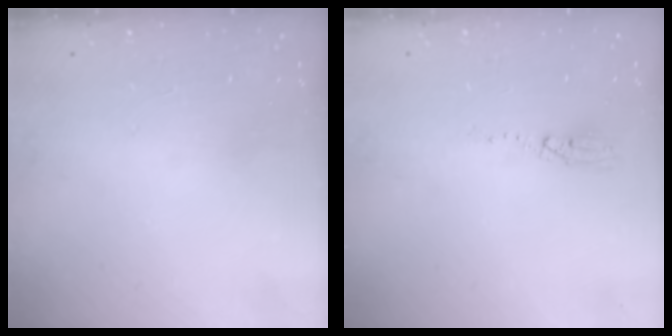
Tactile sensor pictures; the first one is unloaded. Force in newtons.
{"total": 14.6, "press": 5.0, "slide": 13.7}